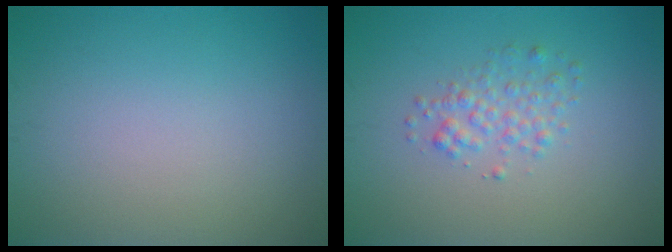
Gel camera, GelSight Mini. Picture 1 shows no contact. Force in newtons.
{"total": 2.0, "press": 2.0, "slide": 0.1}